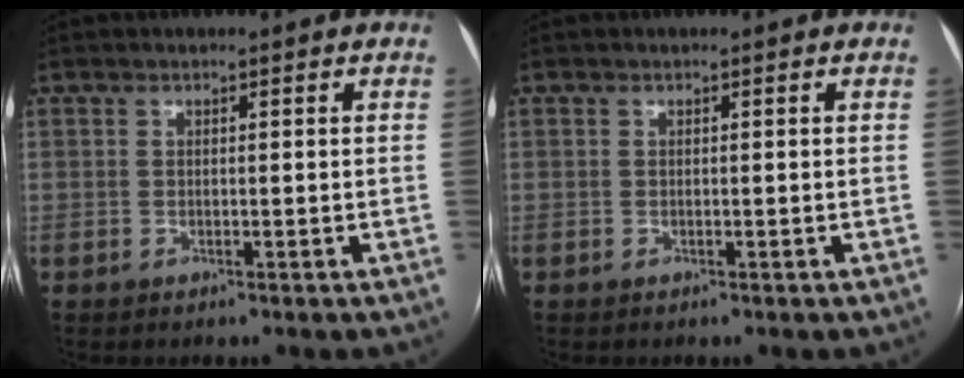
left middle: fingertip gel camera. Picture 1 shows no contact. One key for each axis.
{"total": 0.0}